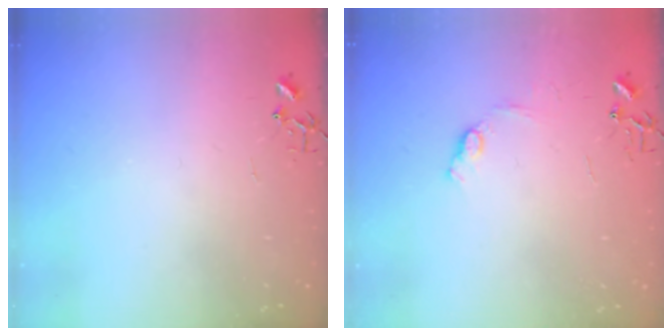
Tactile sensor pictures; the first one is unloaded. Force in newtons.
{"total": 7.2, "press": 7.1, "slide": 0.8}